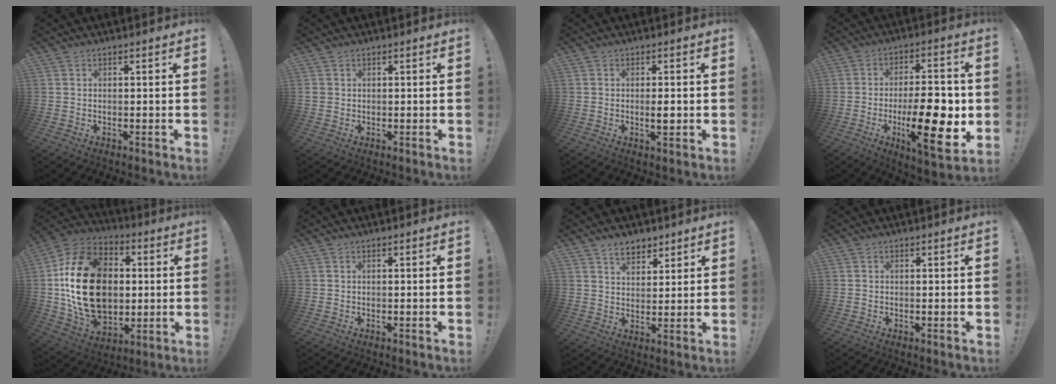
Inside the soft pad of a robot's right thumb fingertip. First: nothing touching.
{"total": 1.2, "force": [0.5, 1.1, 0.4], "torque": [-0.008, 0.002, 0.010]}
{"total": 3.3, "force": [-0.4, 0.9, 3.1], "torque": [-0.036, -0.005, -0.011]}
{"total": 20.4, "force": [-3.7, 7.2, 18.7], "torque": [-0.285, 0.003, -0.052]}
{"total": 27.1, "force": [1.7, 19.6, 18.5], "torque": [-0.344, 0.006, 0.049]}
{"total": 0.0}
{"total": 6.2, "force": [4.7, 3.6, 1.8], "torque": [-0.024, -0.029, 0.086]}
{"total": 0.0}